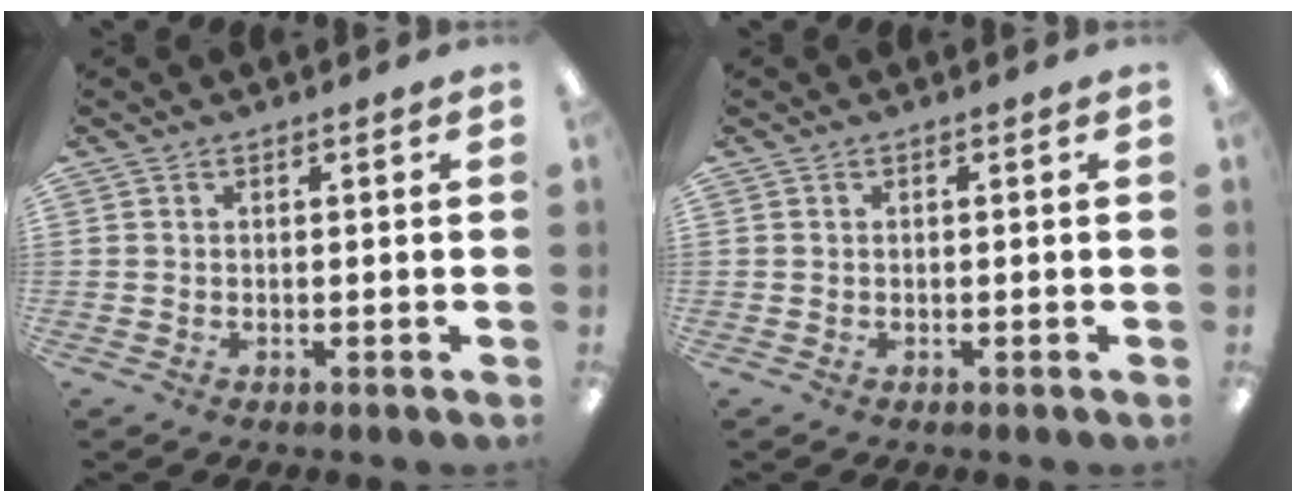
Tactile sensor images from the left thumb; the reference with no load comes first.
{"total": 0.0}